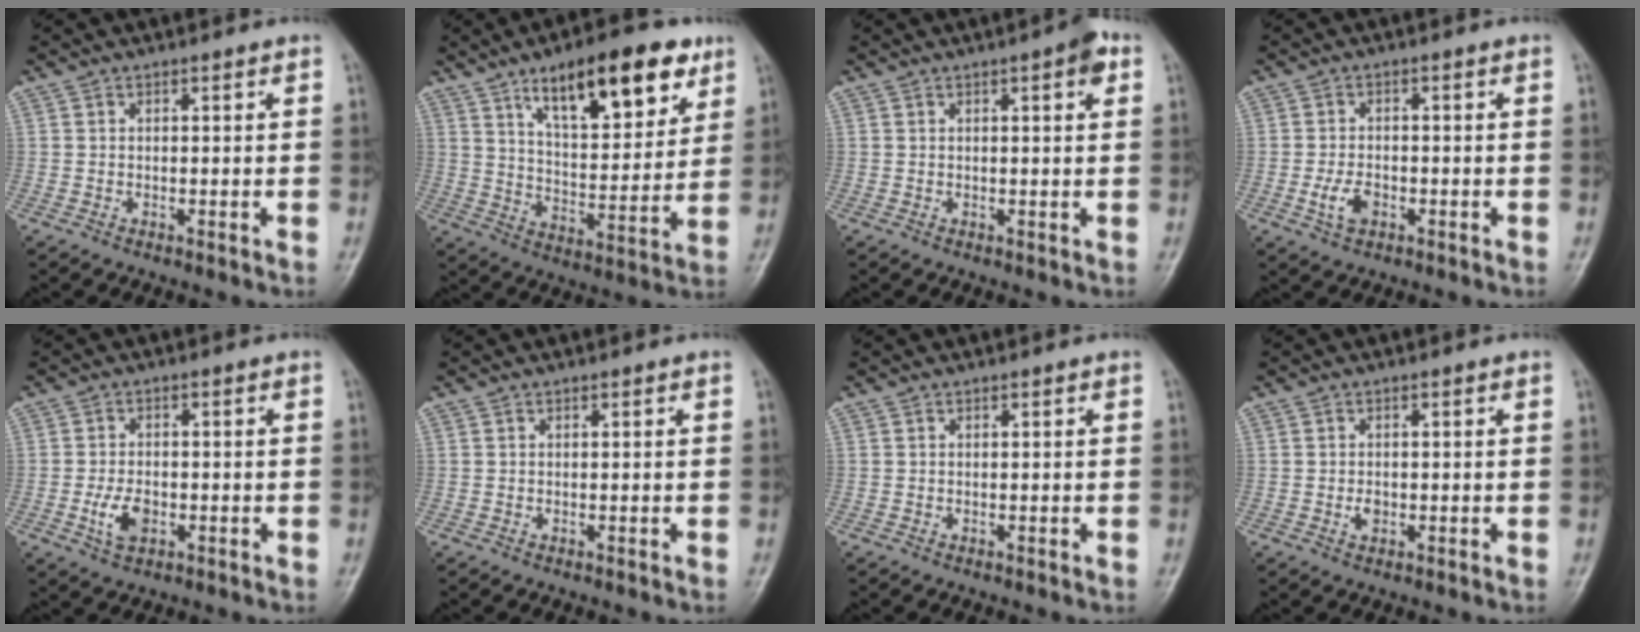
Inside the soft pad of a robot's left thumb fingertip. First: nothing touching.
{"total": 19.2, "force": [10.8, 7.5, 13.9], "torque": [-0.164, -0.045, 0.172]}
{"total": 3.2, "force": [1.3, 0.7, 2.8], "torque": [-0.035, 0.001, 0.014]}
{"total": 4.1, "force": [-1.5, 2.5, 2.9], "torque": [-0.054, 0.007, -0.025]}
{"total": 5.1, "force": [-1.5, 3.1, 3.7], "torque": [-0.068, 0.004, -0.025]}
{"total": 0.0}
{"total": 0.0}
{"total": 1.7, "force": [-0.4, 1.3, 1.2], "torque": [-0.015, 0.002, -0.006]}